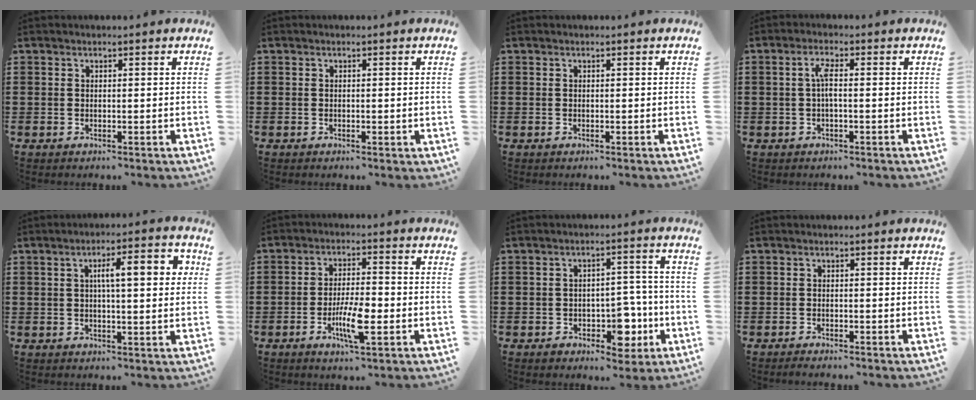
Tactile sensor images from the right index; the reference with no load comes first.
{"total": 0.0}
{"total": 0.0}
{"total": 2.7, "force": [-0.2, 0.5, 2.6], "torque": [-0.059, -0.002, -0.009]}
{"total": 7.0, "force": [1.6, 1.9, 6.6], "torque": [-0.103, 0.000, 0.018]}
{"total": 7.4, "force": [-2.6, 1.8, 6.7], "torque": [-0.129, -0.010, -0.045]}
{"total": 6.8, "force": [-2.7, 4.5, 4.3], "torque": [-0.045, 0.012, -0.048]}
{"total": 1.0, "force": [-1.0, 0.0, 0.0], "torque": [-0.002, -0.003, -0.019]}